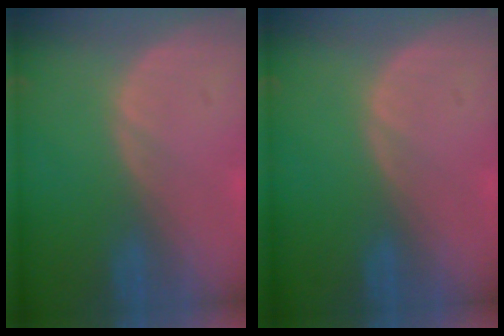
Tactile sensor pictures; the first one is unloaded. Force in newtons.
{"total": 0.0}